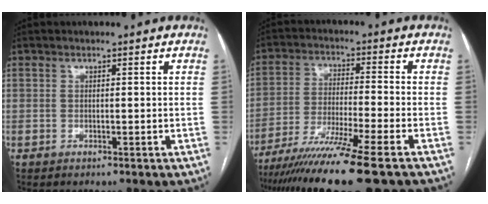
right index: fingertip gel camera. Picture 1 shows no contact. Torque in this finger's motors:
{"motor_torque": [1.06, -1.08, 1.06, 0.21]}